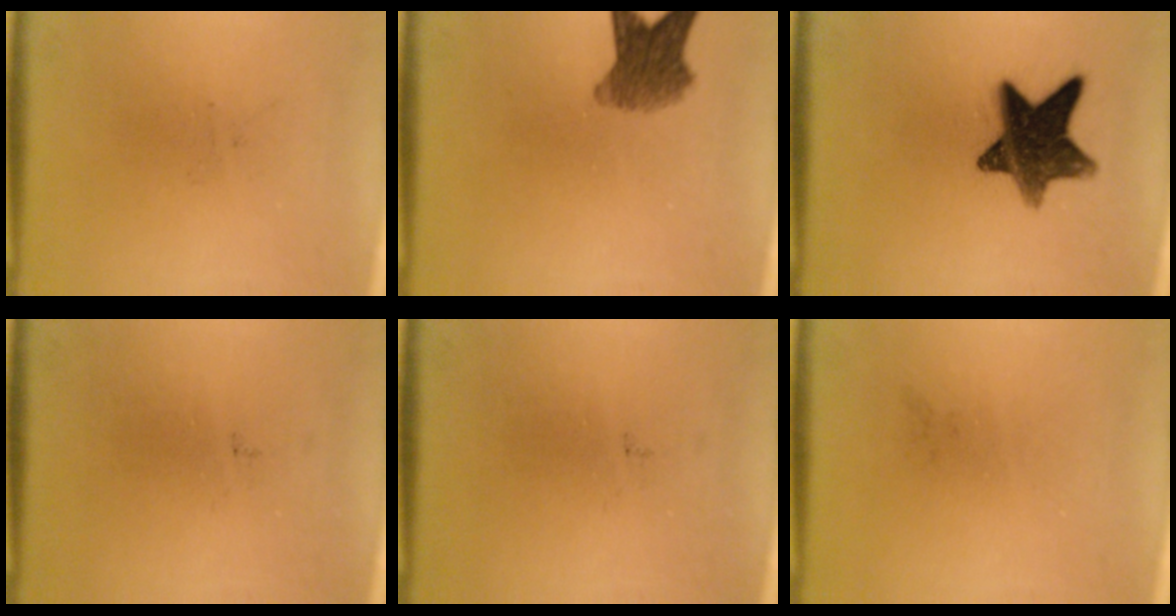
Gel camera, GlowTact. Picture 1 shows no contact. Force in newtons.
{"total": 6.0}
{"total": 12.5}
{"total": 0.0}
{"total": 0.0}
{"total": 0.0}